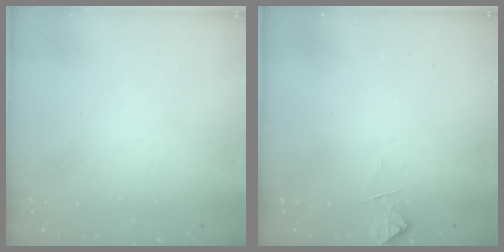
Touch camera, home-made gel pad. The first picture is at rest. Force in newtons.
{"total": 3.3, "press": 3.2, "slide": 0.7}